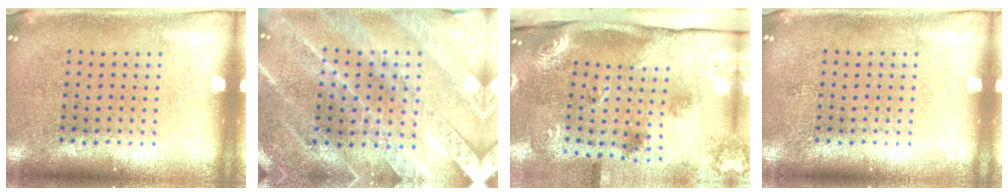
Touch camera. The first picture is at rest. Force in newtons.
{"total": 2.5, "press": 2.5, "slide": 0.2}
{"total": 3.0, "press": 2.0, "slide": 2.2}
{"total": 0.0}